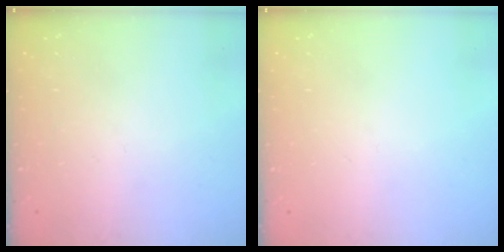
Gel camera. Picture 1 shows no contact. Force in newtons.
{"total": 0.0}